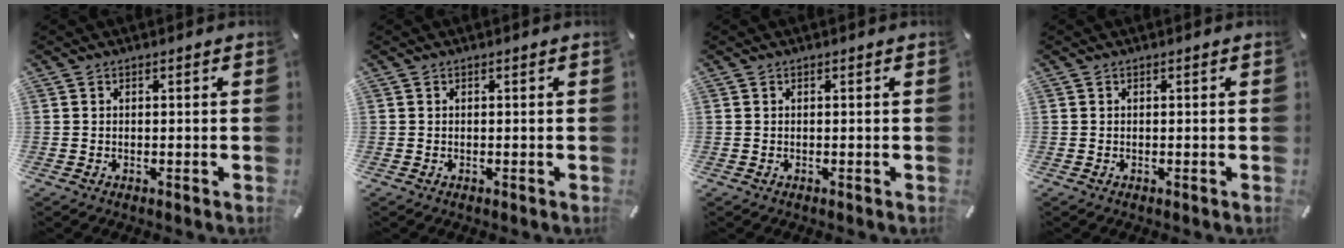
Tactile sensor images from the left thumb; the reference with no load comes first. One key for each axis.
{"total": 0.0}
{"total": 0.0}
{"total": 0.0}